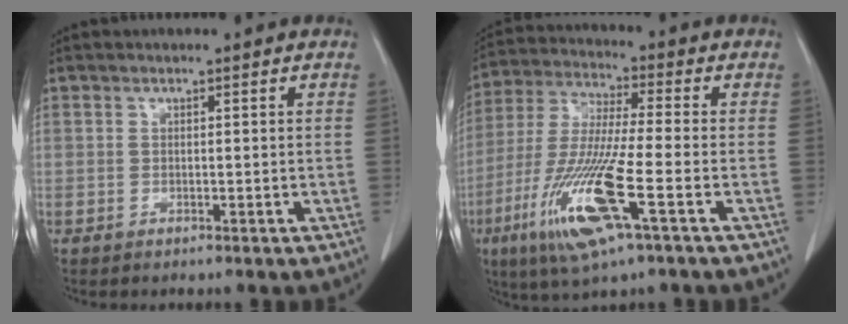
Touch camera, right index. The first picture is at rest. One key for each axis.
{"total": 15.4, "fx": -6.0, "fy": 1.0, "fz": 14.1, "tx": -0.298, "ty": -0.026, "tz": -0.114}